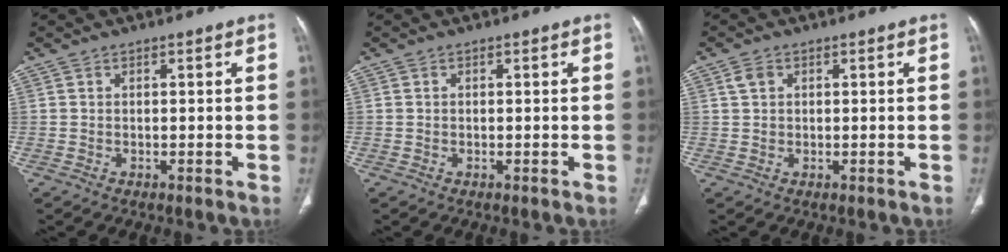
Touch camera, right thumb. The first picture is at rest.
{"total": 0.0}
{"total": 2.1, "force": [0.7, 1.7, 1.1], "torque": [-0.020, 0.004, 0.016]}